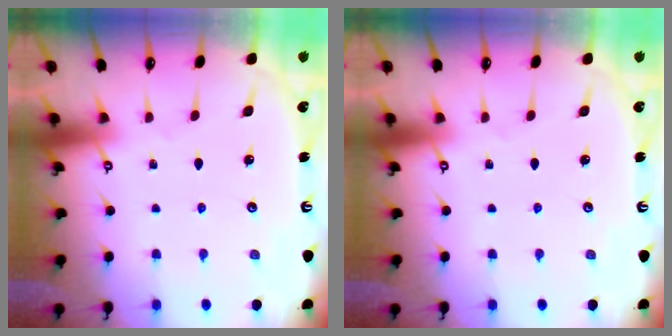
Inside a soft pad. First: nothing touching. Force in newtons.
{"total": 0.0}